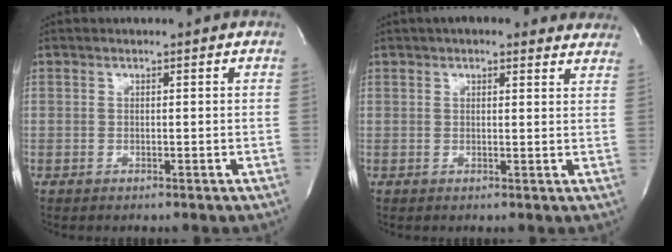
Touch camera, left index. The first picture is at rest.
{"total": 9.6, "force": [8.0, 2.9, 4.3], "torque": [-0.037, 0.017, 0.085]}